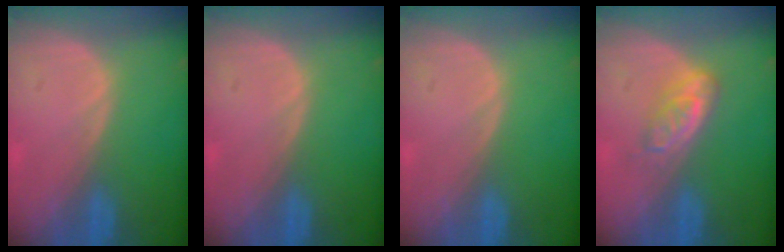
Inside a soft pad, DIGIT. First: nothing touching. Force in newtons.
{"total": 0.0}
{"total": 0.0}
{"total": 4.8, "press": 4.2, "slide": 2.4}